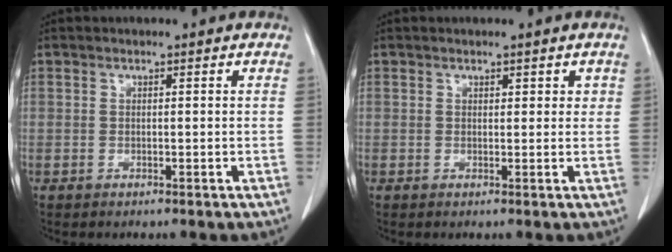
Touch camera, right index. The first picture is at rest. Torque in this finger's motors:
{"motor_torque": [-0.10, -0.12, 0.06, -0.01]}